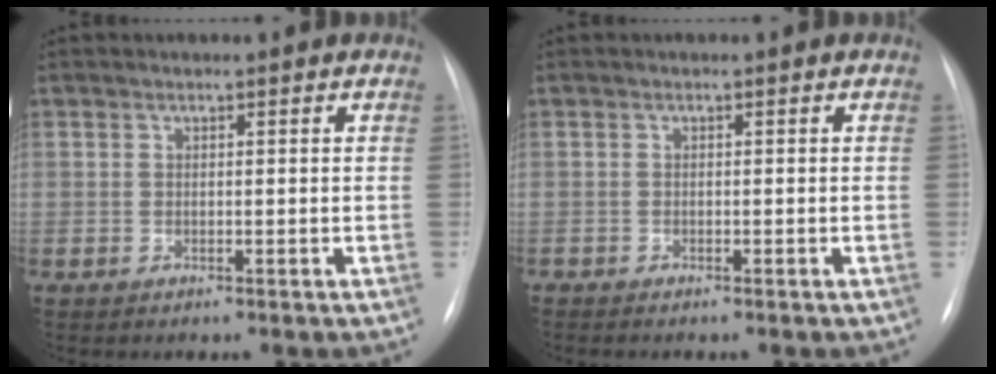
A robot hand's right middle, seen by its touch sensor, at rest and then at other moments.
{"total": 0.5, "force": [-0.5, 0.0, 0.1], "torque": [-0.007, -0.003, -0.011]}